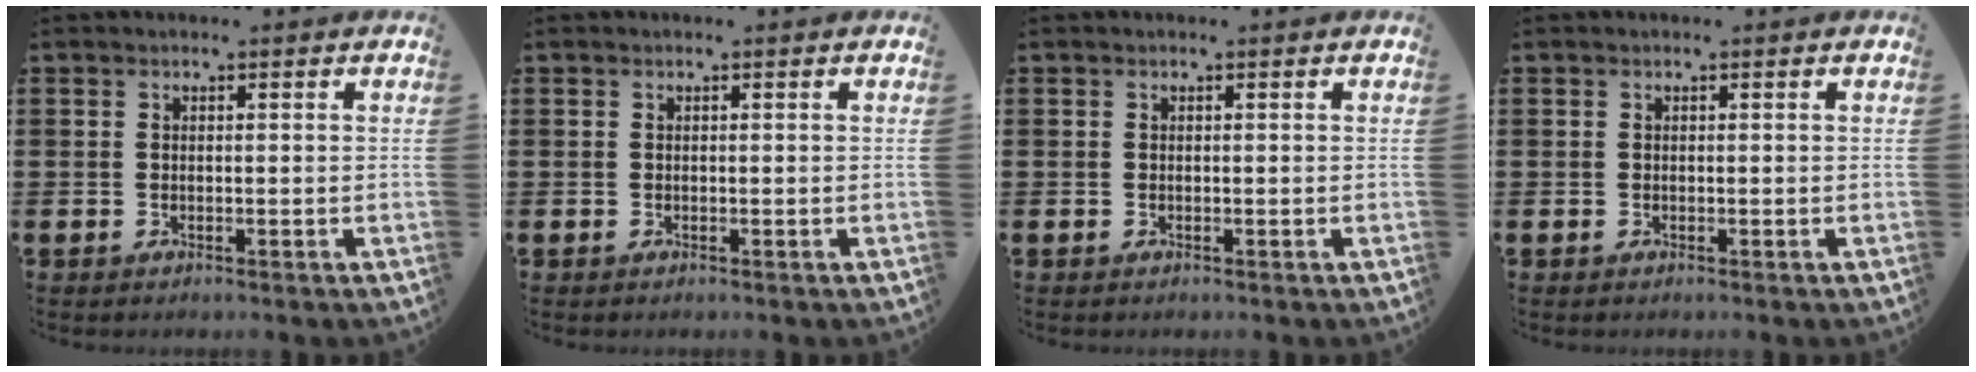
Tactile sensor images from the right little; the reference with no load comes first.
{"total": 0.0}
{"total": 0.0}
{"total": 0.0}